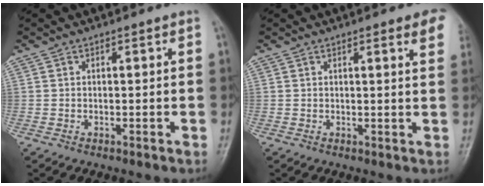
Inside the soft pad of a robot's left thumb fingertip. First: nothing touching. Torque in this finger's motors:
{"motor_torque": [-0.15, 0.23, -0.23, -0.27, 0.09]}